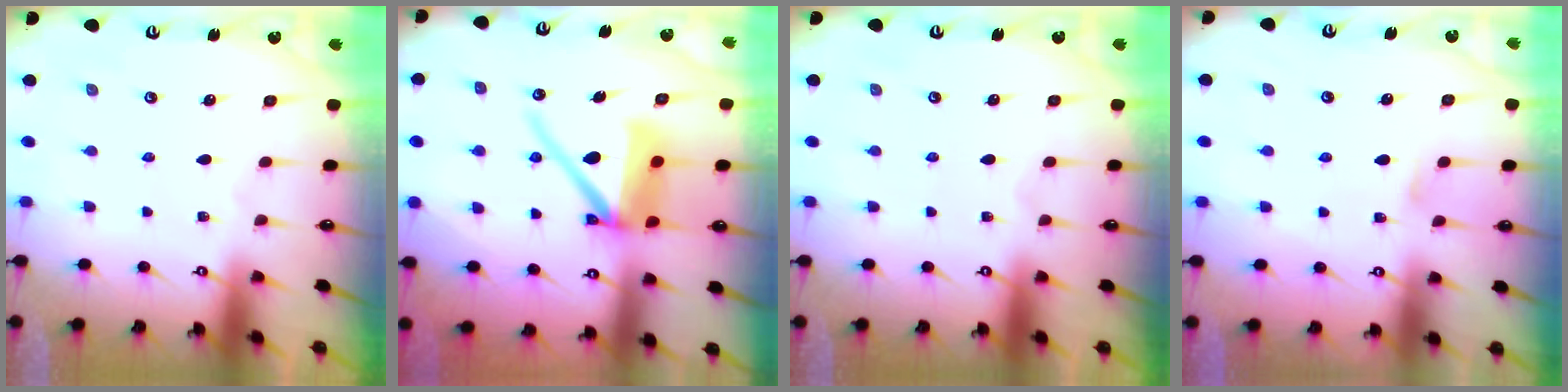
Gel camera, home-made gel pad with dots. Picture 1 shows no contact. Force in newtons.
{"total": 11.1, "press": 11.0, "slide": 1.5}
{"total": 0.0}
{"total": 3.9, "press": 3.8, "slide": 0.4}